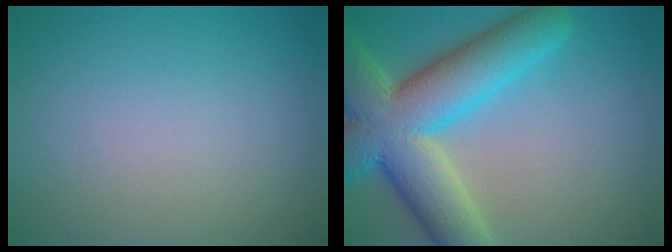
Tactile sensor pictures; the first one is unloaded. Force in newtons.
{"total": 11.4, "press": 11.4, "slide": 1.0}